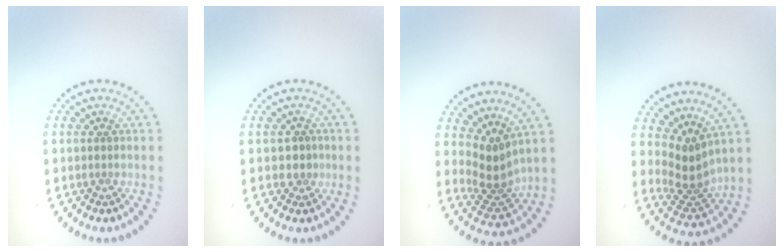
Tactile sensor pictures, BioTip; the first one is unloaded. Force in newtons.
{"total": 1.5, "press": 1.2, "slide": 0.9}
{"total": 2.9, "press": 2.1, "slide": 2.0}
{"total": 3.0, "press": 2.2, "slide": 2.1}